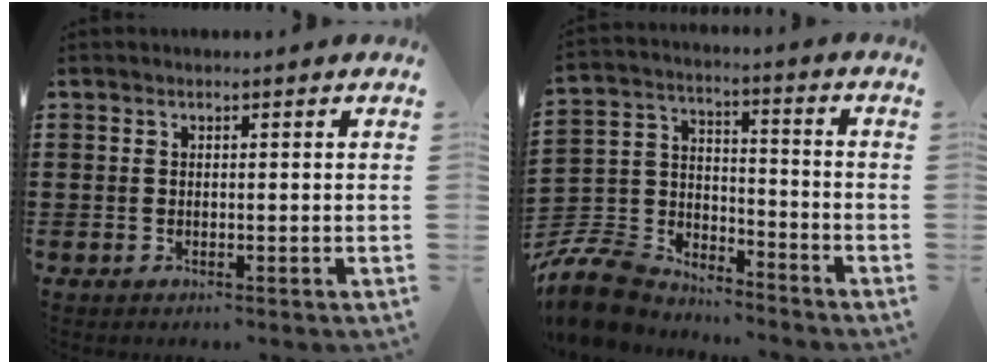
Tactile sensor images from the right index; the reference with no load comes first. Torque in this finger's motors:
{"motor_torque": [0.36, -0.23, -0.11, -0.21]}